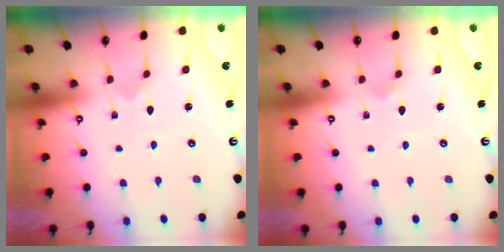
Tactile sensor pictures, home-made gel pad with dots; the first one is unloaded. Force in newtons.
{"total": 0.8, "press": 0.8, "slide": 0.0}